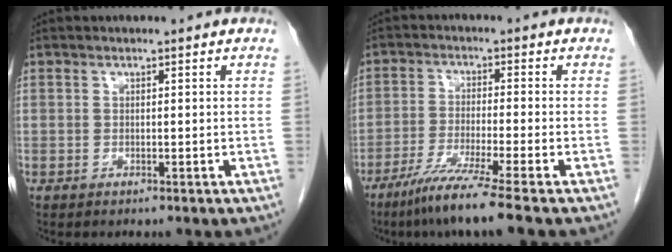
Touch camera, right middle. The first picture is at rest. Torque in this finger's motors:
{"motor_torque": [1.18, -0.96, 0.13, 0.09]}